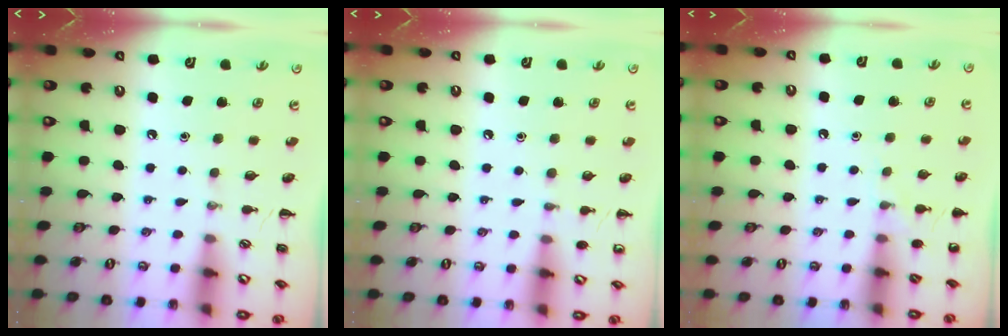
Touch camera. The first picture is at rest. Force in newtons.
{"total": 3.7, "press": 3.5, "slide": 1.2}
{"total": 5.5, "press": 5.2, "slide": 1.7}